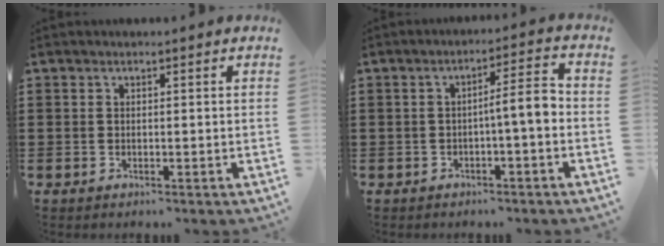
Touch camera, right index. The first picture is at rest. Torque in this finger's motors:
{"motor_torque": [1.03, -0.50, 0.36, 0.12]}